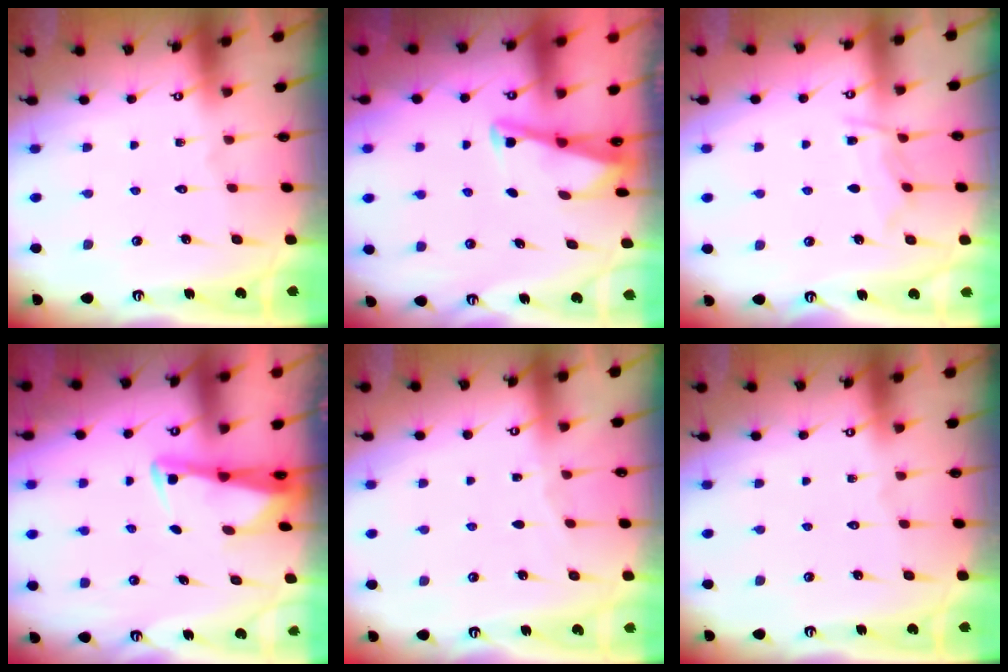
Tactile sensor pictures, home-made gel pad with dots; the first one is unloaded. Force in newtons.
{"total": 2.9, "press": 2.9, "slide": 0.3}
{"total": 6.6, "press": 6.6, "slide": 0.7}
{"total": 2.5, "press": 2.5, "slide": 0.5}
{"total": 2.5, "press": 2.5, "slide": 0.4}
{"total": 0.0}